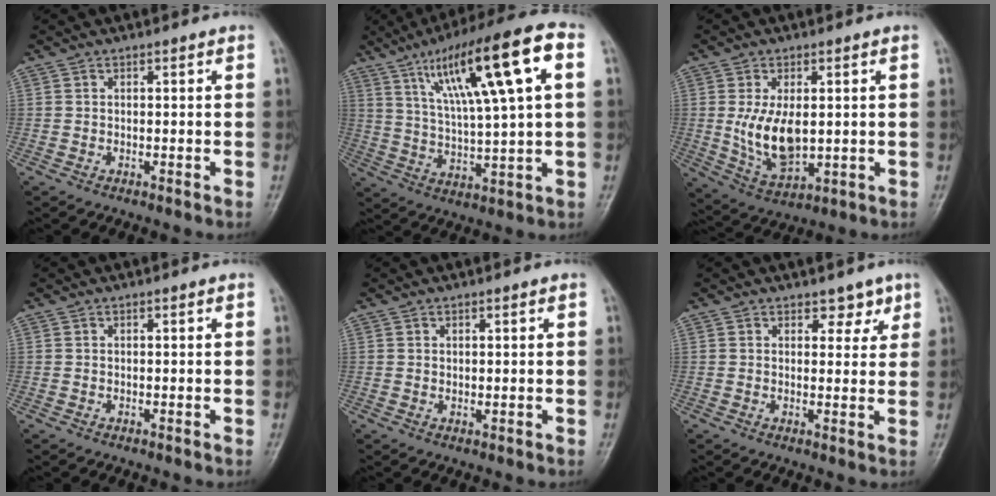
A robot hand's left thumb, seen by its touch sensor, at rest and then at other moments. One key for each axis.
{"total": 20.0, "fx": 7.6, "fy": 3.7, "fz": 18.2, "tx": -0.295, "ty": 0.006, "tz": 0.125}
{"total": 9.8, "fx": 0.5, "fy": 5.3, "fz": 8.2, "tx": -0.141, "ty": -0.013, "tz": 0.024}
{"total": 0.0}
{"total": 0.5, "fx": 0.3, "fy": 0.3, "fz": 0.4, "tx": -0.004, "ty": -0.004, "tz": 0.004}
{"total": 3.3, "fx": 2.3, "fy": 2.0, "fz": 1.2, "tx": 0.011, "ty": -0.013, "tz": 0.029}